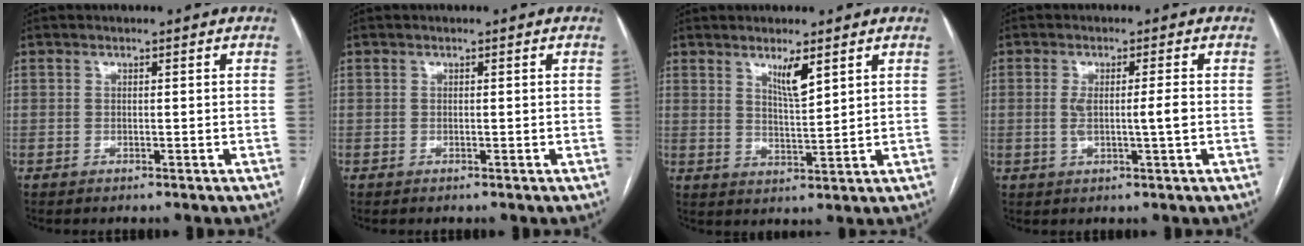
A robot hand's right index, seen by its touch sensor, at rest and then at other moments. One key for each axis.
{"total": 0.0}
{"total": 4.4, "fx": 2.7, "fy": 0.5, "fz": 3.4, "tx": -0.062, "ty": -0.010, "tz": 0.052}
{"total": 4.0, "fx": -0.2, "fy": 0.0, "fz": 4.0, "tx": -0.076, "ty": -0.001, "tz": 0.000}